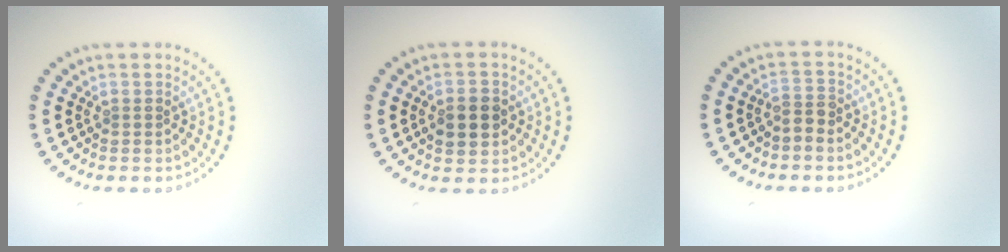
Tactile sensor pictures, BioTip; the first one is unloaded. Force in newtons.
{"total": 3.7, "press": 3.7, "slide": 0.2}
{"total": 1.5, "press": 0.9, "slide": 1.1}